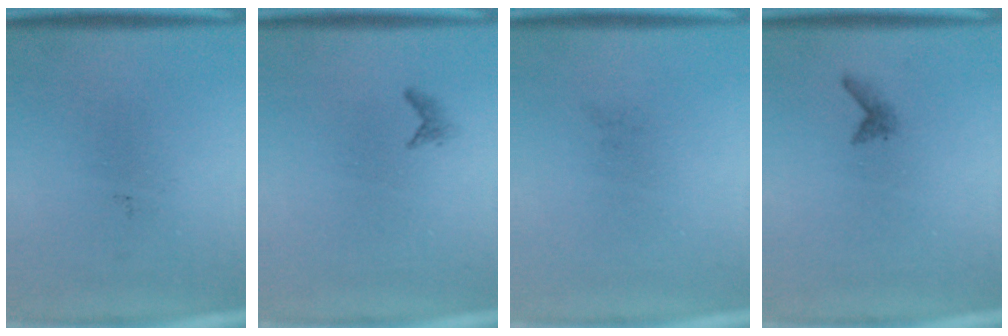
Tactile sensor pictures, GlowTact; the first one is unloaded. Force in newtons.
{"total": 0.7}
{"total": 0.0}
{"total": 0.9}